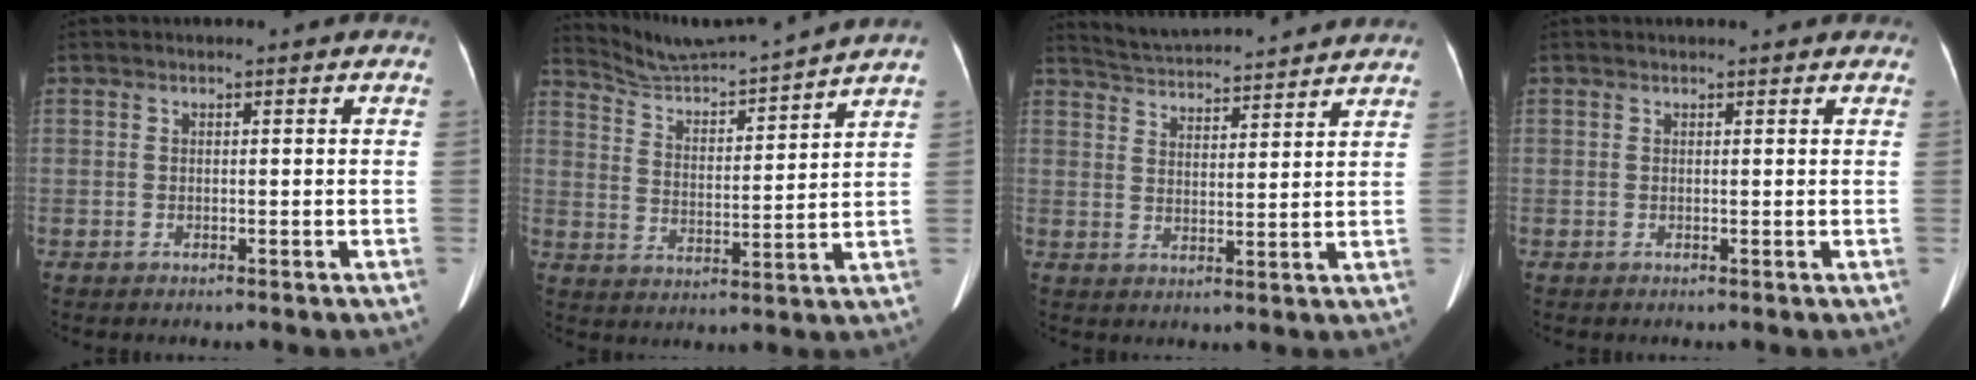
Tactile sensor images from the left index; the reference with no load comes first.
{"total": 12.4, "force": [11.9, -1.8, 2.8], "torque": [-0.058, -0.007, 0.197]}
{"total": 13.5, "force": [12.9, 0.9, 3.8], "torque": [-0.074, 0.025, 0.188]}
{"total": 3.4, "force": [3.1, 1.0, 1.1], "torque": [-0.012, 0.023, 0.031]}